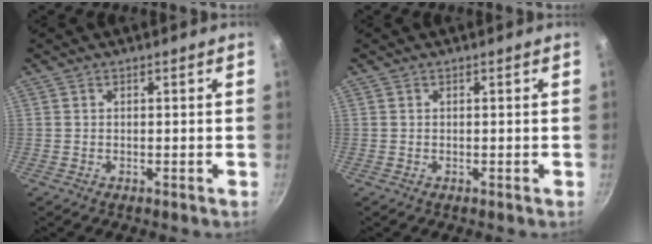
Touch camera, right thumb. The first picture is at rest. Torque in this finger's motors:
{"motor_torque": [0.00, 0.00, 0.01, -0.02, 0.00]}